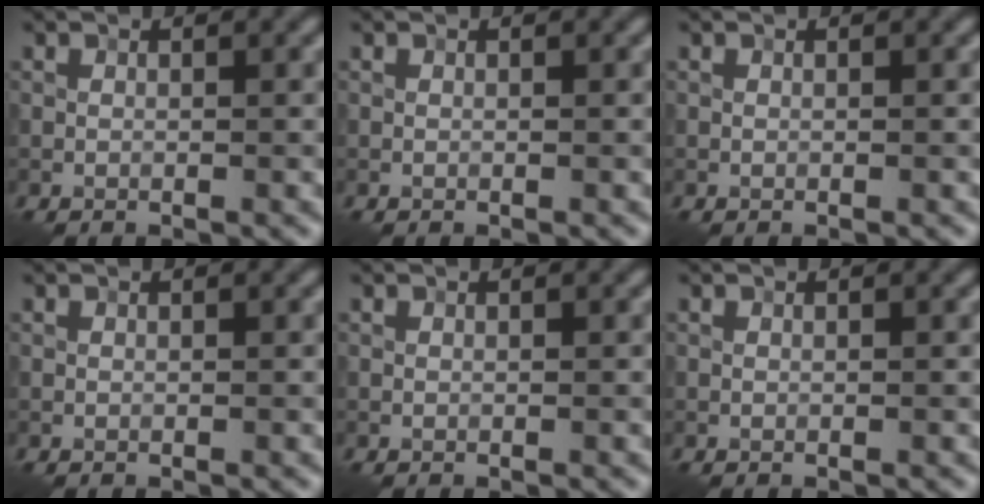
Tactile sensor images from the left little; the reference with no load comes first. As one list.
[{"total": 0.0}, {"total": 0.0}, {"total": 0.0}, {"total": 0.0}, {"total": 0.0}]